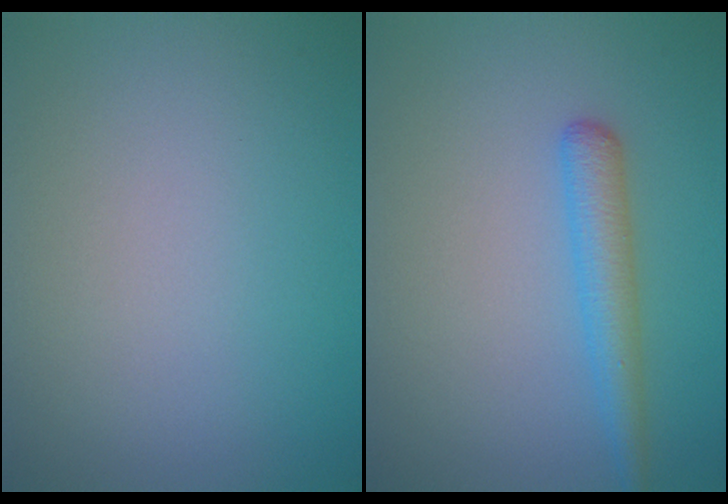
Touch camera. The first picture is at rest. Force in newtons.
{"total": 2.8, "press": 2.8, "slide": 0.1}